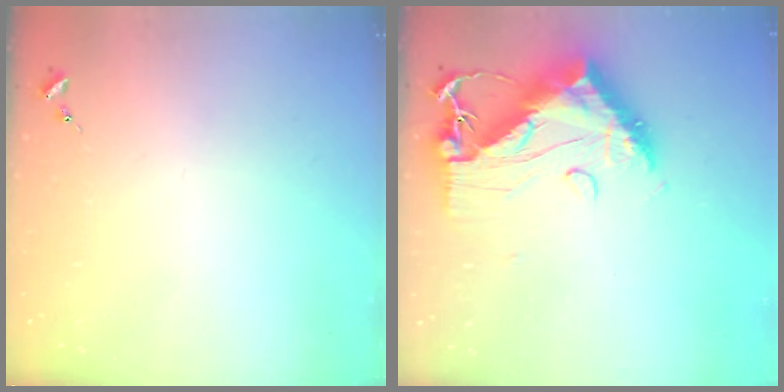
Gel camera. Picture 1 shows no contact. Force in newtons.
{"total": 17.0, "press": 17.0, "slide": 1.4}